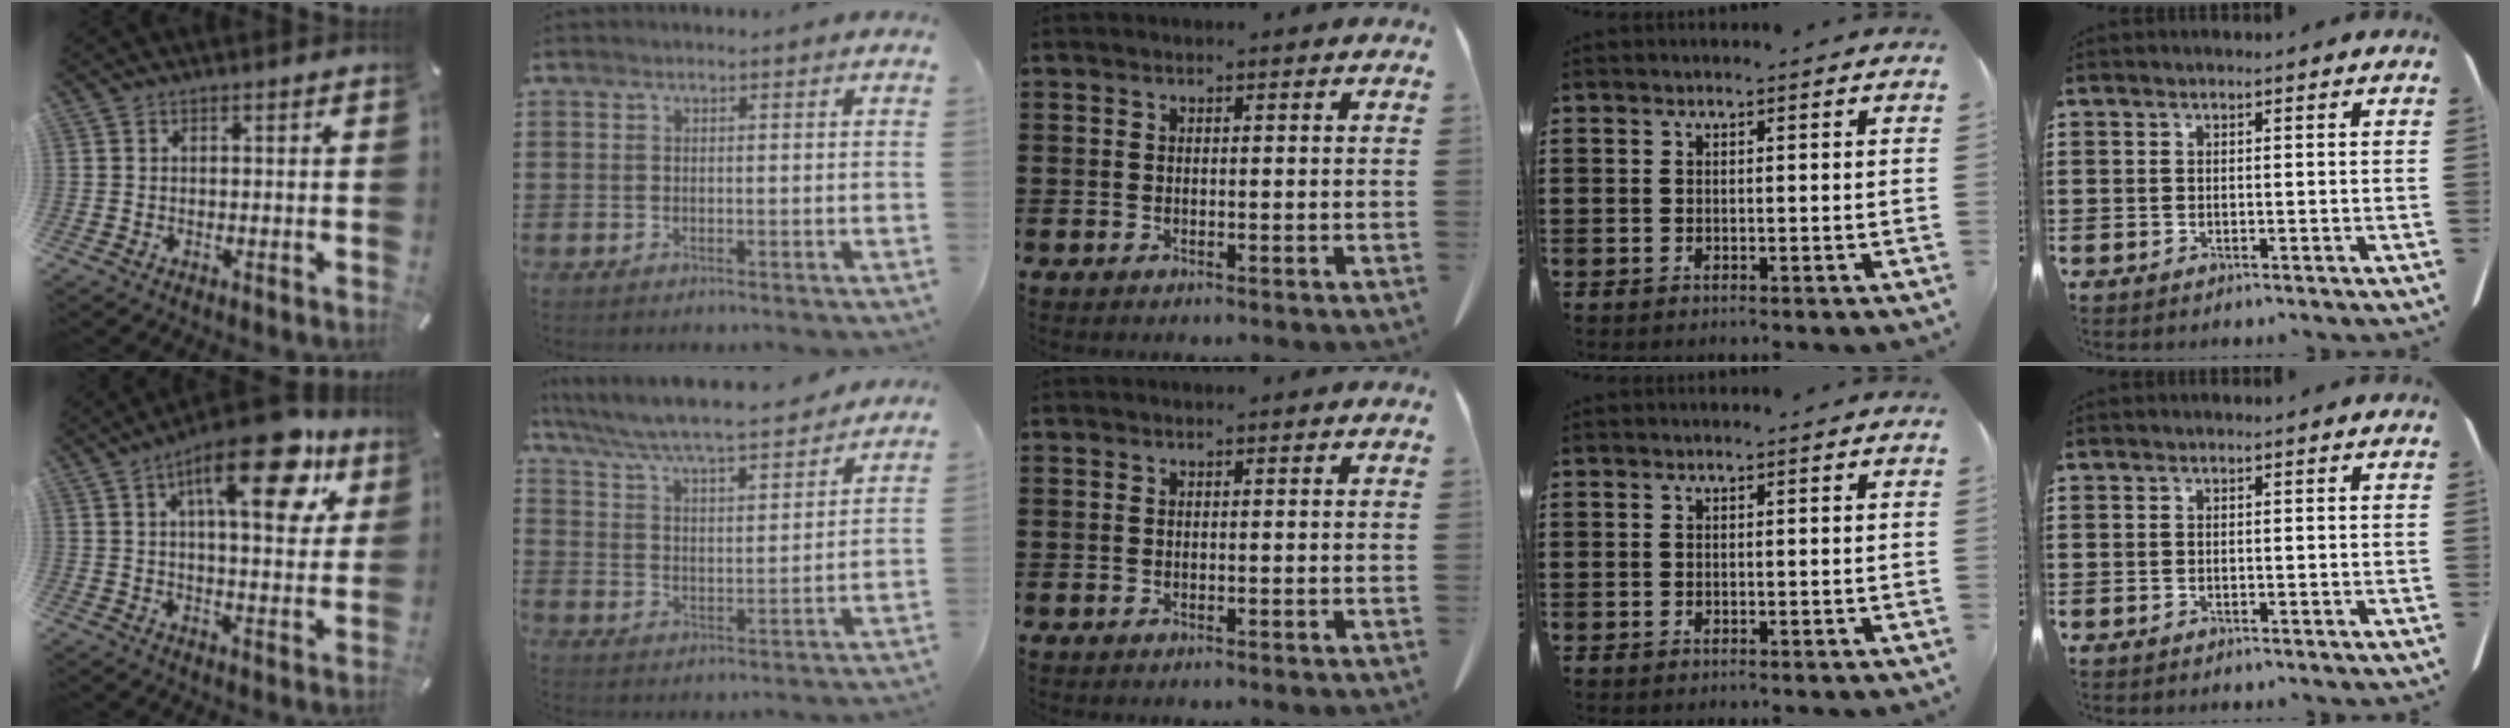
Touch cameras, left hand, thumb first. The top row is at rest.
{"thumb": {"total": 19.5, "force": [9.6, 7.2, 15.3], "torque": [-0.226, -0.037, 0.147]}, "index": {"total": 6.2, "force": [5.8, 0.0, 2.1], "torque": [-0.068, -0.044, 0.095]}}